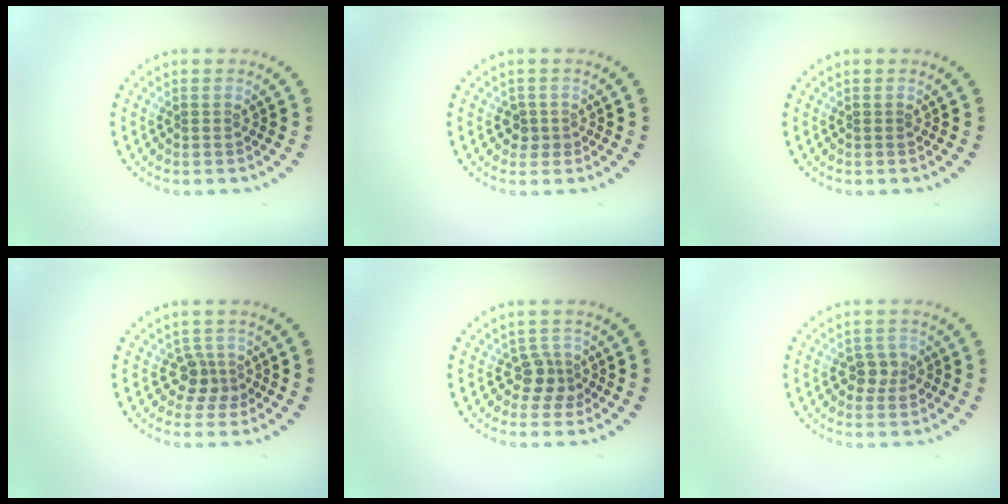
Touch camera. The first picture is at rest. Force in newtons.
{"total": 1.5, "press": 1.2, "slide": 0.9}
{"total": 0.0}
{"total": 2.3, "press": 1.8, "slide": 1.4}
{"total": 2.2, "press": 1.8, "slide": 1.4}
{"total": 2.1, "press": 2.1, "slide": 0.3}